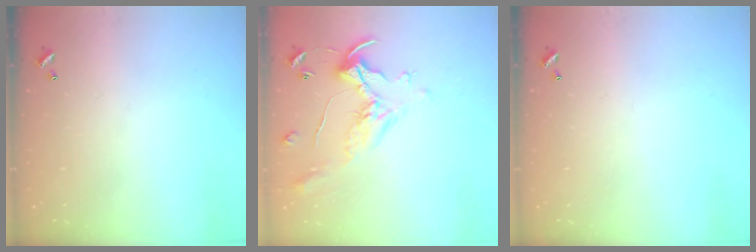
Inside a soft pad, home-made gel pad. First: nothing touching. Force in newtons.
{"total": 1.1, "press": 0.8, "slide": 0.9}
{"total": 0.0}